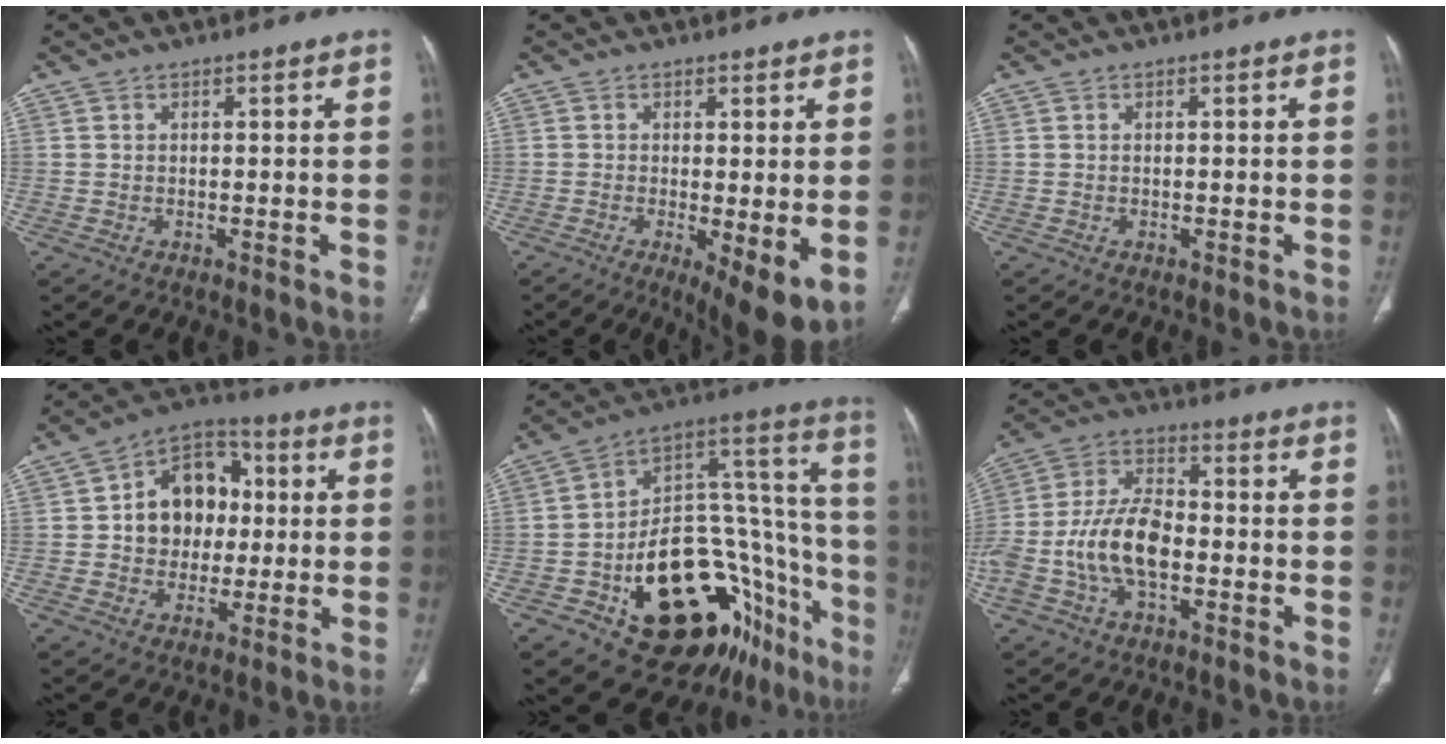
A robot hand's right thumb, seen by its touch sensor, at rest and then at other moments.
{"total": 8.3, "force": [-1.6, 2.6, 7.7], "torque": [-0.122, -0.027, -0.022]}
{"total": 0.0}
{"total": 13.9, "force": [1.2, 10.9, 8.5], "torque": [-0.082, 0.021, 0.014]}
{"total": 31.1, "force": [-14.5, 16.9, 21.8], "torque": [-0.219, 0.130, -0.203]}
{"total": 13.7, "force": [-3.3, 7.6, 10.9], "torque": [-0.226, 0.037, -0.065]}